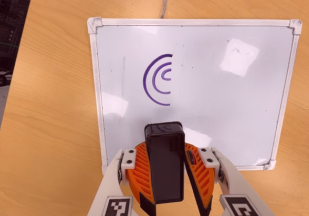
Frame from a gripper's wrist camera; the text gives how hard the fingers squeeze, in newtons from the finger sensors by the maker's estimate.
{"total": 8.6, "left": 9.6, "right": 7.6}